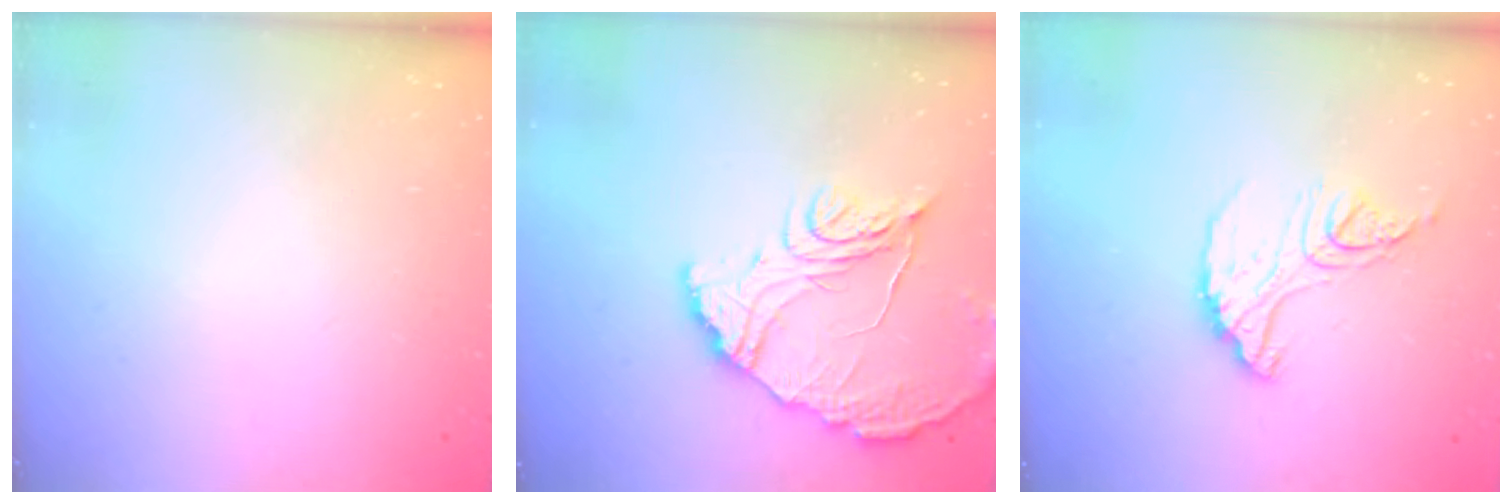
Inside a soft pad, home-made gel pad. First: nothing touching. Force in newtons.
{"total": 14.0, "press": 14.0, "slide": 0.5}
{"total": 12.7, "press": 12.6, "slide": 1.2}